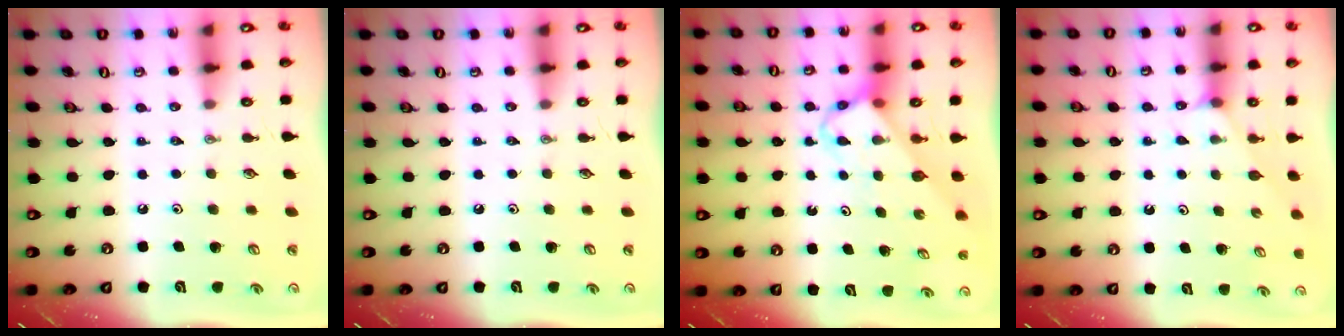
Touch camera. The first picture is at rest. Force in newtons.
{"total": 0.0}
{"total": 3.7, "press": 3.7, "slide": 0.1}
{"total": 2.9, "press": 2.8, "slide": 0.5}